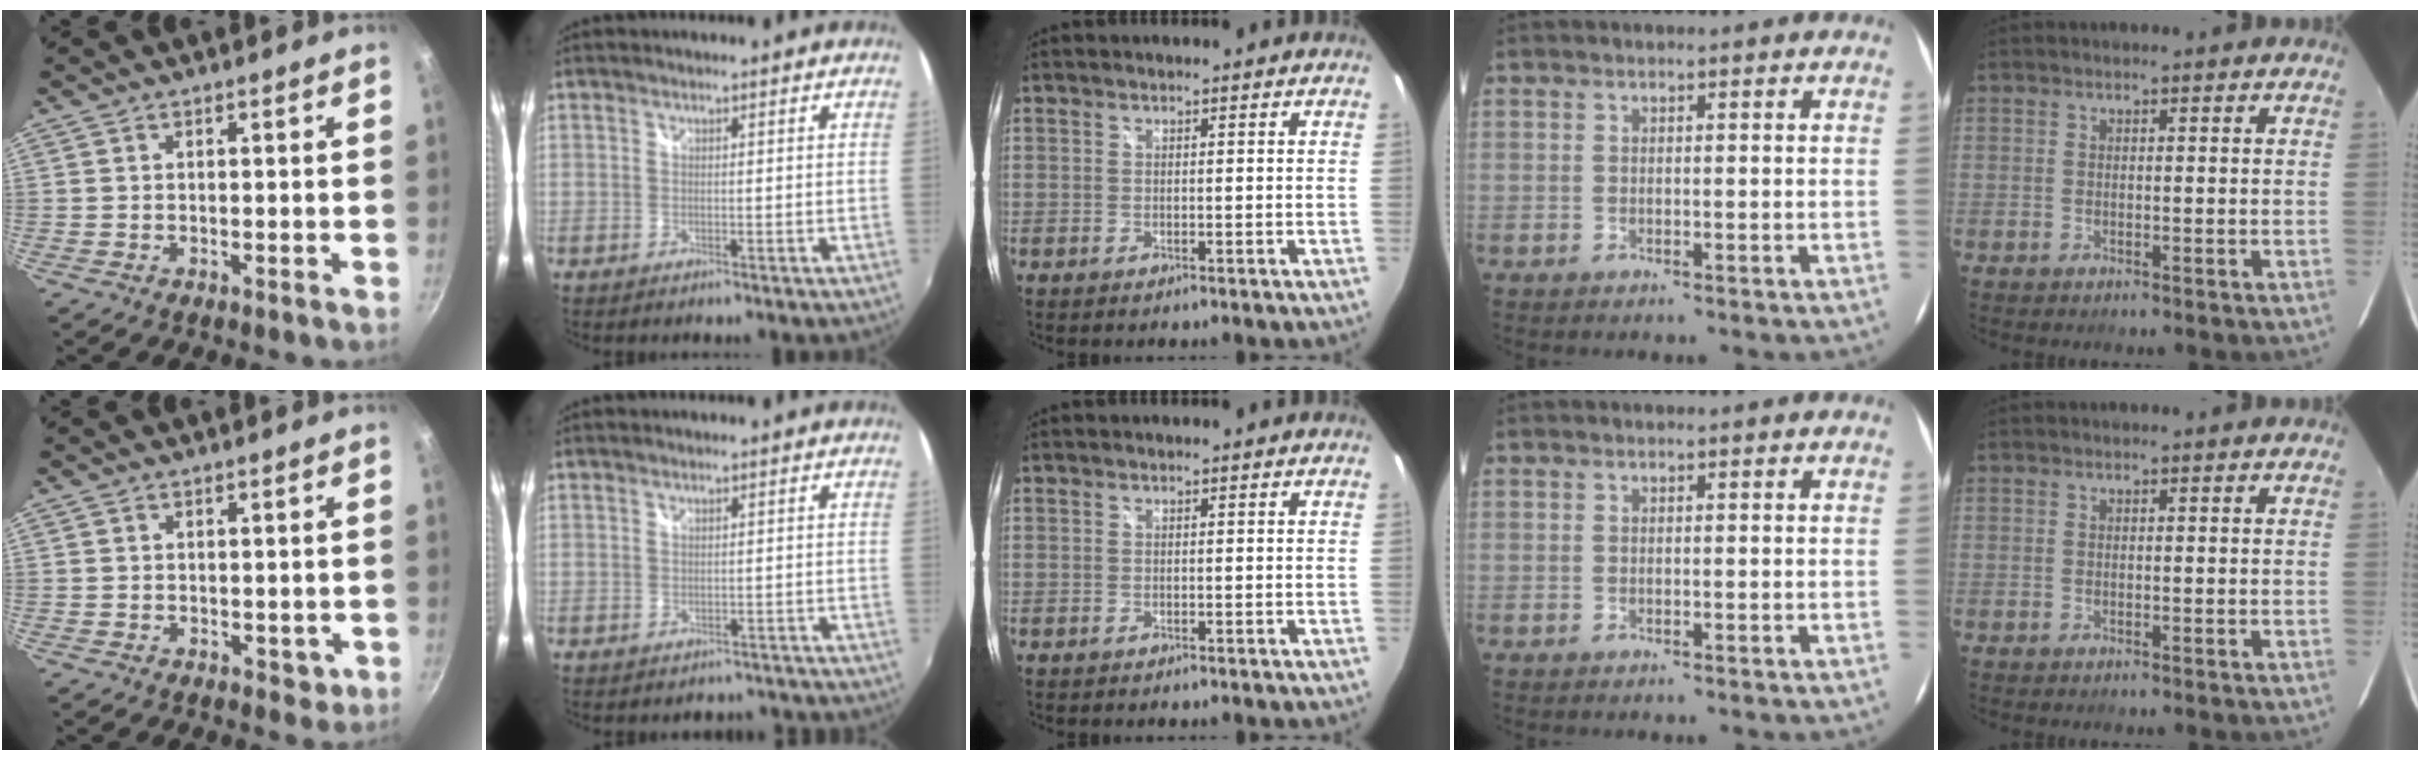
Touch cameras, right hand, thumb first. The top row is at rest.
{"thumb": {"total": 2.3, "force": [0.2, 1.8, 1.4], "torque": [-0.012, 0.000, 0.007]}, "index": {"total": 3.9, "force": [-3.3, 2.2, 0.5], "torque": [0.000, 0.006, -0.034]}}